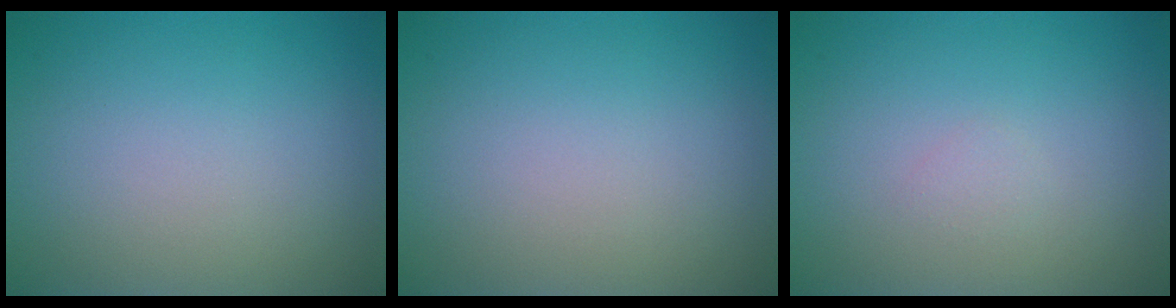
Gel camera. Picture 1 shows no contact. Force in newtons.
{"total": 0.0}
{"total": 0.5, "press": 0.5, "slide": 0.0}